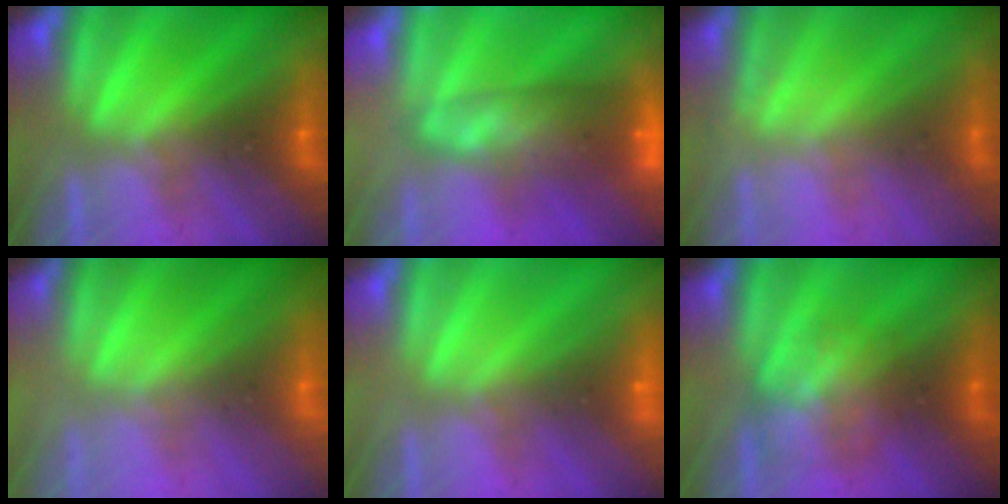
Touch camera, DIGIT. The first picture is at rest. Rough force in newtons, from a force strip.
{"total": 7.7}
{"total": 2.7}
{"total": 2.9}
{"total": 1.8}
{"total": 3.0}